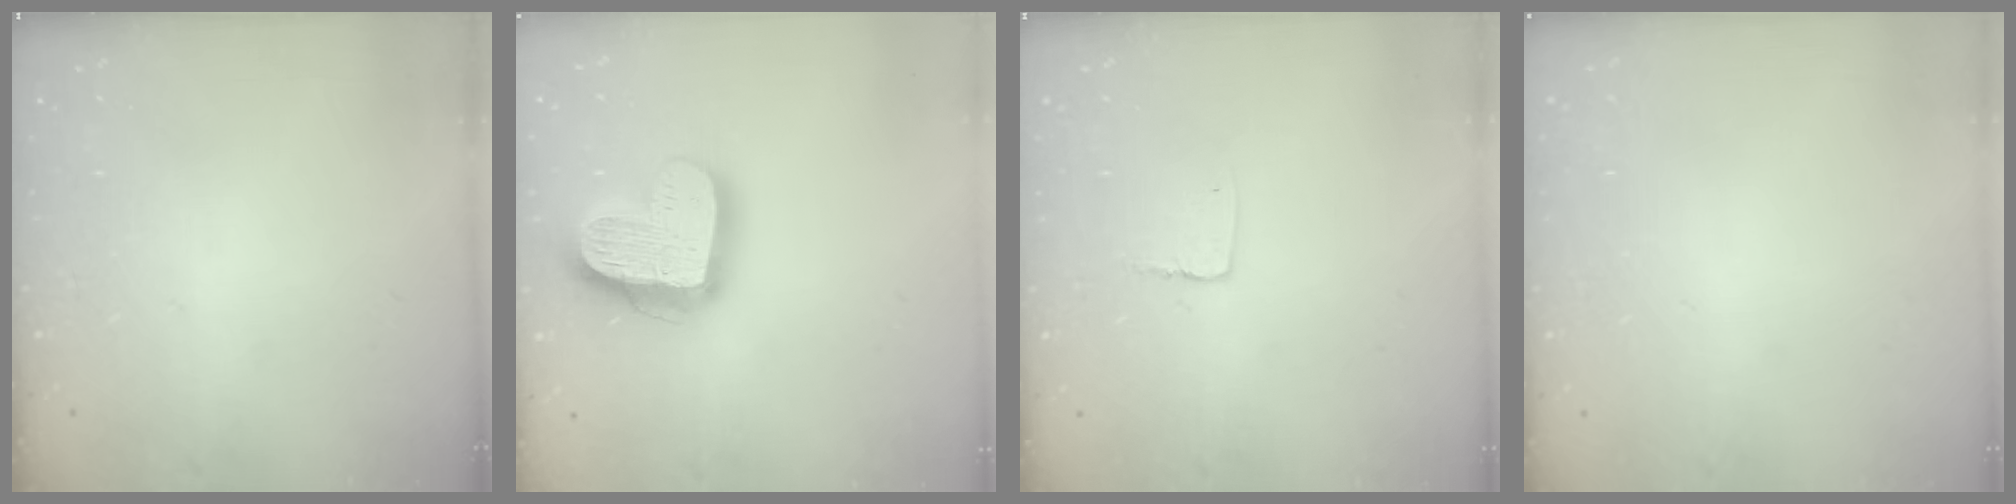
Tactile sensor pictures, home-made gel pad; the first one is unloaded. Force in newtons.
{"total": 20.5, "press": 20.4, "slide": 1.8}
{"total": 3.8, "press": 3.8, "slide": 0.4}
{"total": 0.0}